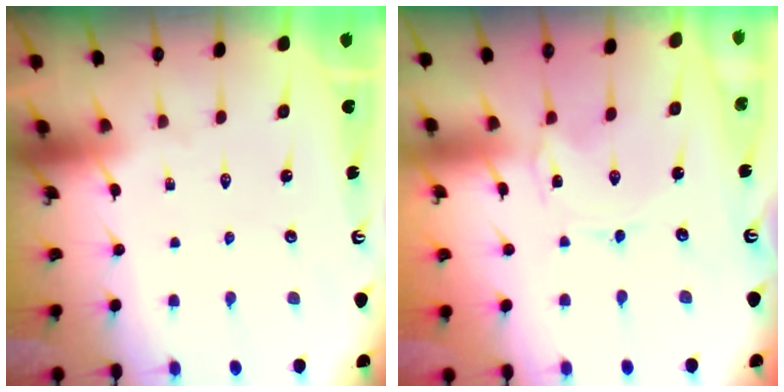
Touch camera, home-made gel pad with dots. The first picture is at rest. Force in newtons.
{"total": 0.0}